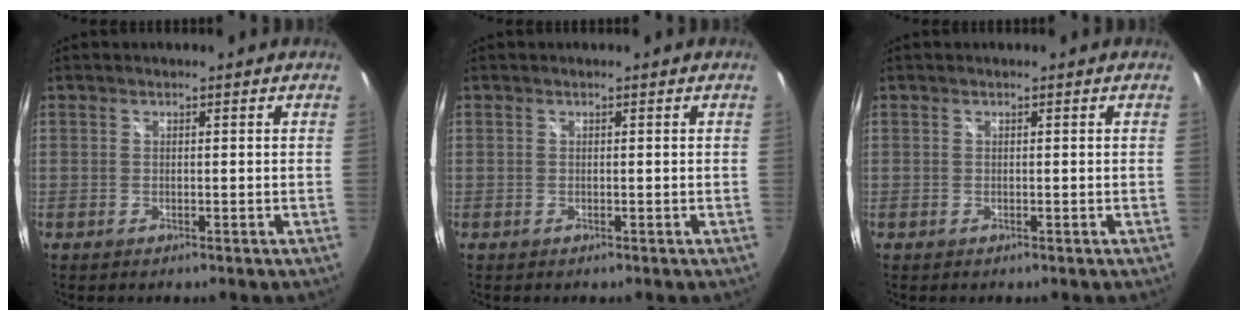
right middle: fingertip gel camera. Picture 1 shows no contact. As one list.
[{"total": 0.0}, {"total": 0.0}]